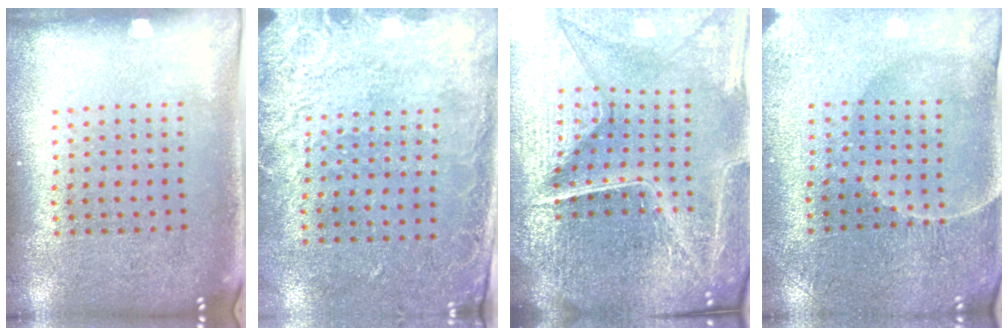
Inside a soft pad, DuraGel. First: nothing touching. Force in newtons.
{"total": 2.7, "press": 2.0, "slide": 1.8}
{"total": 7.0, "press": 6.1, "slide": 3.4}
{"total": 0.9, "press": 0.8, "slide": 0.3}